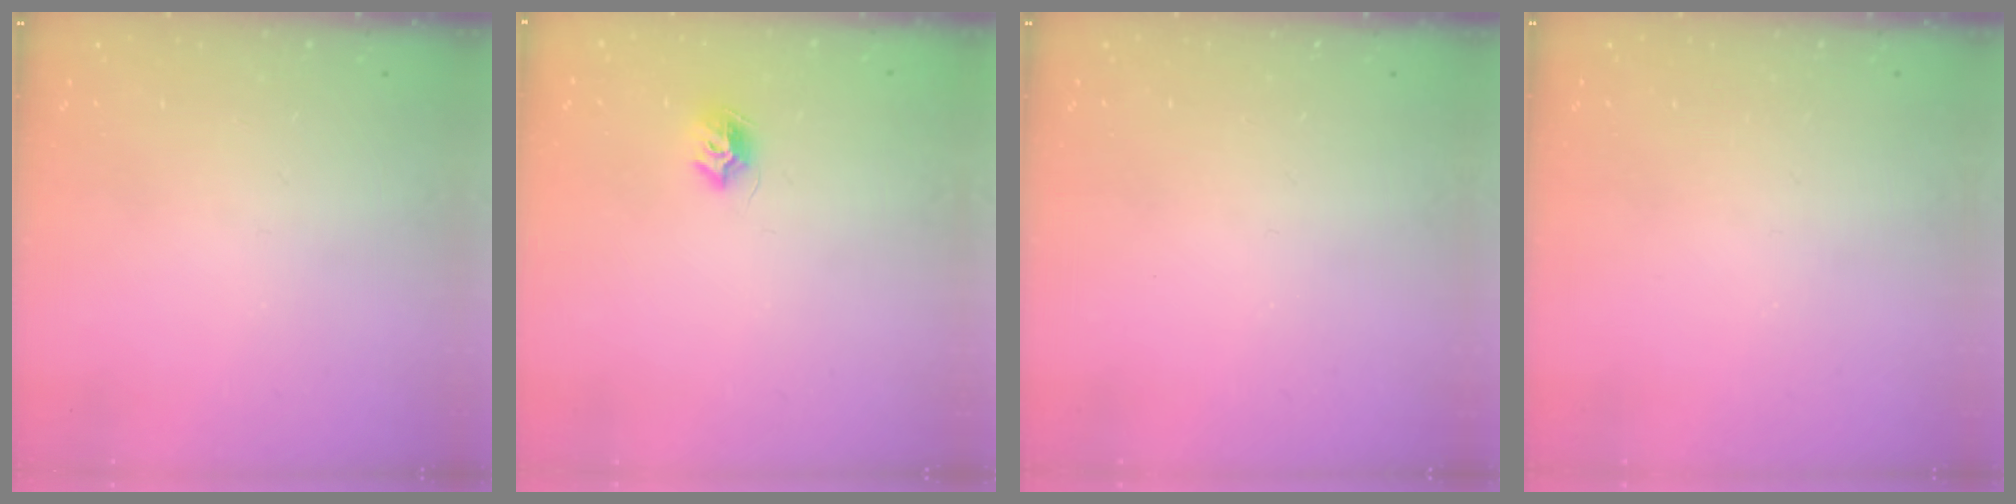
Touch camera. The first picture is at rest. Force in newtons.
{"total": 8.0, "press": 8.0, "slide": 0.5}
{"total": 0.0}
{"total": 0.0}